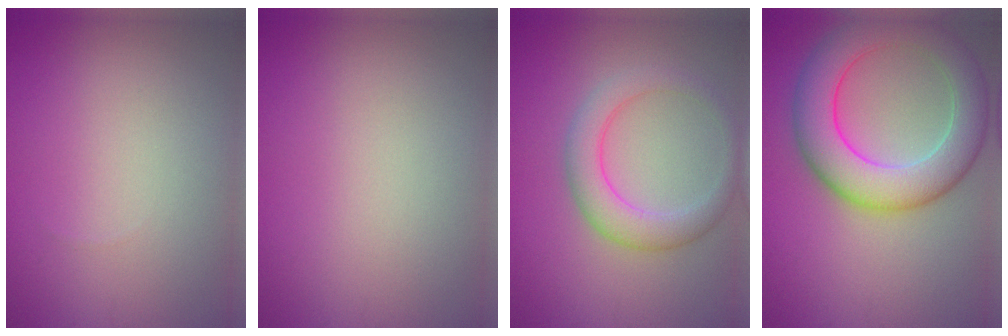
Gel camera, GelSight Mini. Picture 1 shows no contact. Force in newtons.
{"total": 0.0}
{"total": 4.0, "press": 4.0, "slide": 0.3}
{"total": 8.5, "press": 8.5, "slide": 0.2}